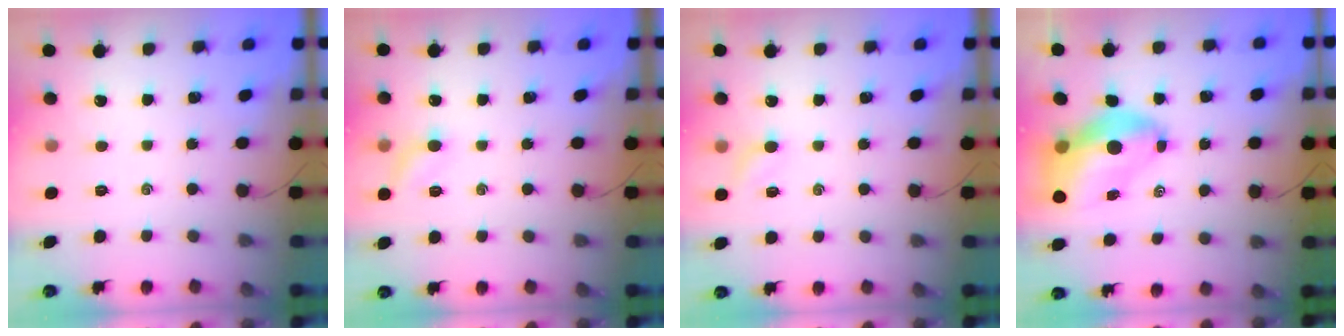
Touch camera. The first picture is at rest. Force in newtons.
{"total": 6.8, "press": 6.5, "slide": 2.1}
{"total": 5.3, "press": 5.3, "slide": 0.7}
{"total": 12.3, "press": 11.7, "slide": 3.8}